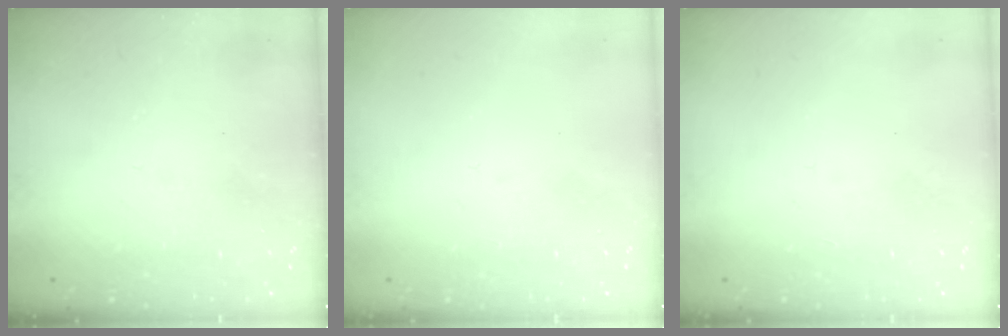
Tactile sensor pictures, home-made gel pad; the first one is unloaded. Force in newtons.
{"total": 0.0}
{"total": 0.0}